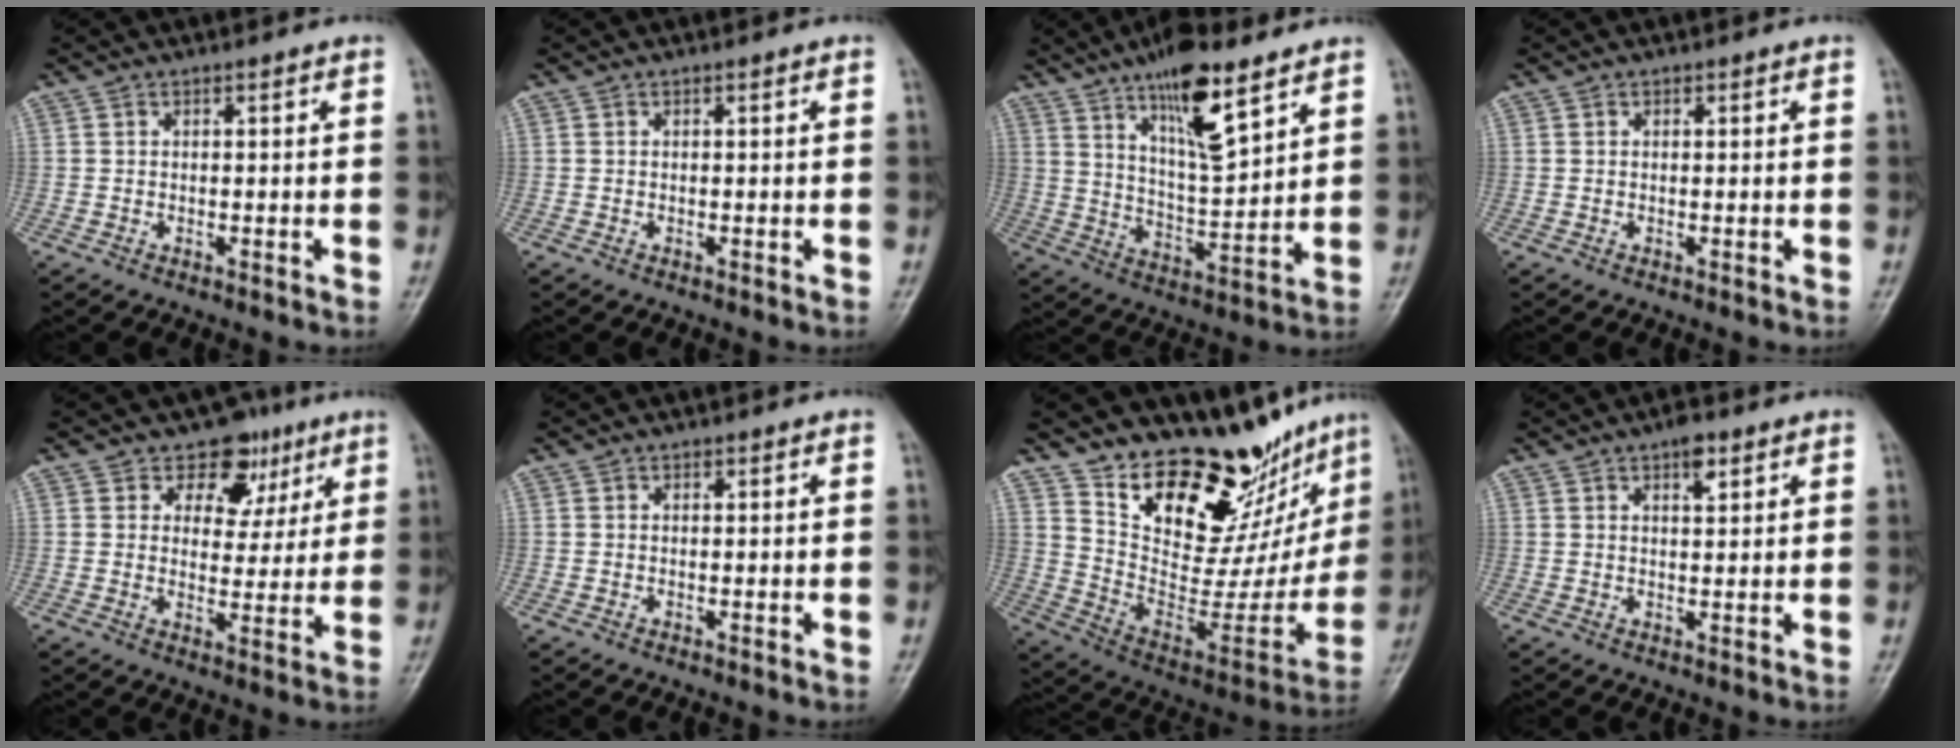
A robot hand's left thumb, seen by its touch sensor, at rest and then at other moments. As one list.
[{"total": 0.0}, {"total": 14.7, "force": [9.1, 4.3, 10.7], "torque": [-0.159, -0.053, 0.160]}, {"total": 0.0}, {"total": 8.4, "force": [4.8, 6.2, 2.9], "torque": [0.006, -0.015, 0.068]}, {"total": 0.0}, {"total": 22.9, "force": [18.2, 9.8, 9.8], "torque": [-0.085, -0.121, 0.287]}, {"total": 3.5, "force": [2.0, 1.5, 2.4], "torque": [-0.026, -0.006, 0.028]}]